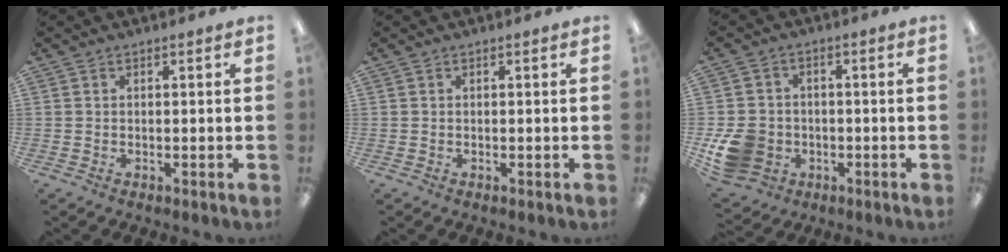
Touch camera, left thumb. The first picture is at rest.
{"total": 0.0}
{"total": 11.0, "force": [-3.6, 9.1, 4.9], "torque": [-0.106, 0.024, -0.060]}